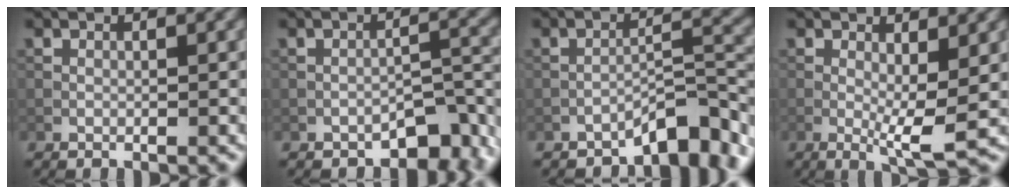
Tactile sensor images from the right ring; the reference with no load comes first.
{"total": 5.1, "force": [-3.7, 2.1, 2.9], "torque": [-0.027, 0.005, -0.050]}
{"total": 5.5, "force": [-4.4, 1.4, 3.1], "torque": [-0.032, 0.015, -0.067]}
{"total": 4.1, "force": [0.0, 0.7, 4.0], "torque": [-0.072, -0.010, -0.001]}